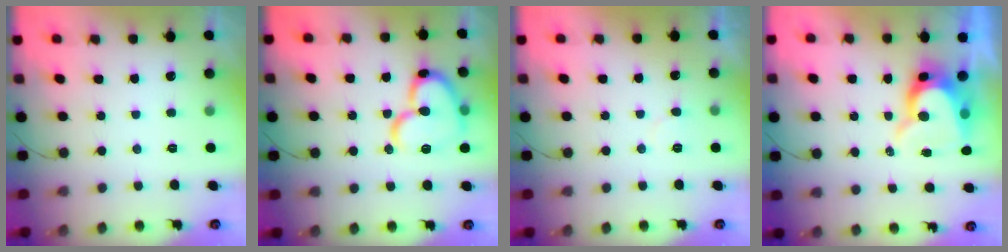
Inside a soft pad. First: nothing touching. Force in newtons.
{"total": 17.2, "press": 17.1, "slide": 1.5}
{"total": 5.1, "press": 5.0, "slide": 0.4}
{"total": 10.8, "press": 10.7, "slide": 1.1}